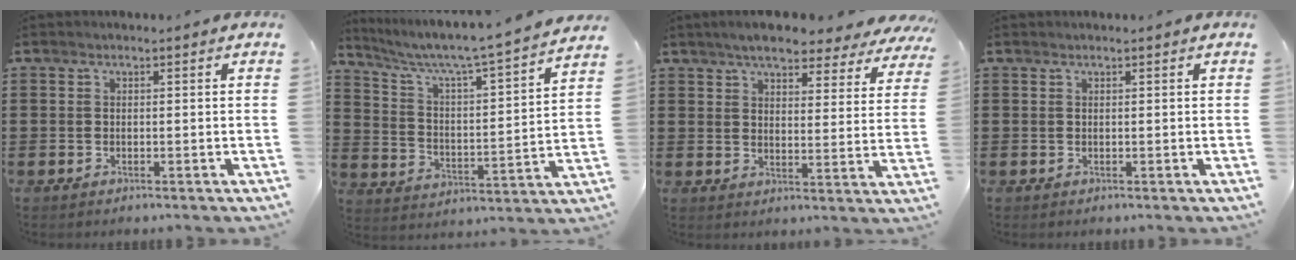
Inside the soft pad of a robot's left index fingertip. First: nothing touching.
{"total": 5.2, "force": [4.5, -0.4, 2.6], "torque": [-0.072, -0.045, 0.063]}
{"total": 5.8, "force": [5.3, 0.8, 2.2], "torque": [-0.056, -0.024, 0.092]}
{"total": 0.0}